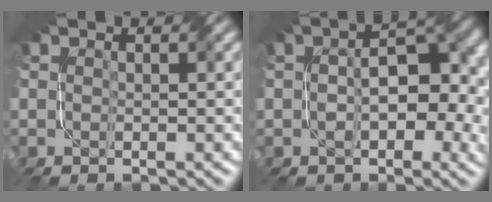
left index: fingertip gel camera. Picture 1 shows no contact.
{"total": 7.0, "force": [-0.1, 3.8, 5.9], "torque": [-0.085, 0.007, -0.006]}